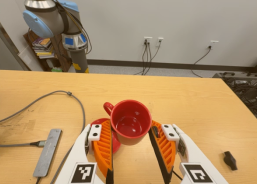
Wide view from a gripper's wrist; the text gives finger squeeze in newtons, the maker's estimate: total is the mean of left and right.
{"total": 6.3, "left": 6.6, "right": 6.0}